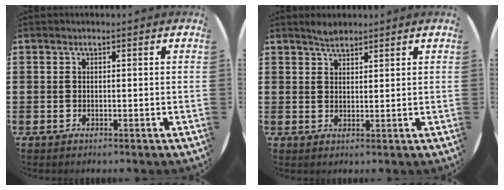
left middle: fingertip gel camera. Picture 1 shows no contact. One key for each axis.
{"total": 2.0, "fx": 1.9, "fy": 0.5, "fz": 0.4, "tx": -0.010, "ty": 0.003, "tz": 0.036}